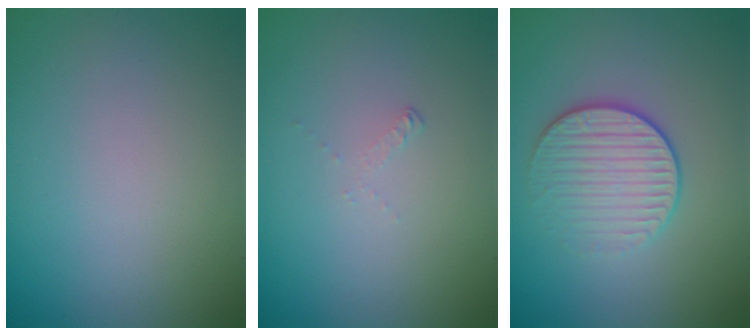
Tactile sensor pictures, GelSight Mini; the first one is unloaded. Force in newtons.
{"total": 0.6, "press": 0.2, "slide": 0.6}
{"total": 3.3, "press": 2.9, "slide": 1.4}